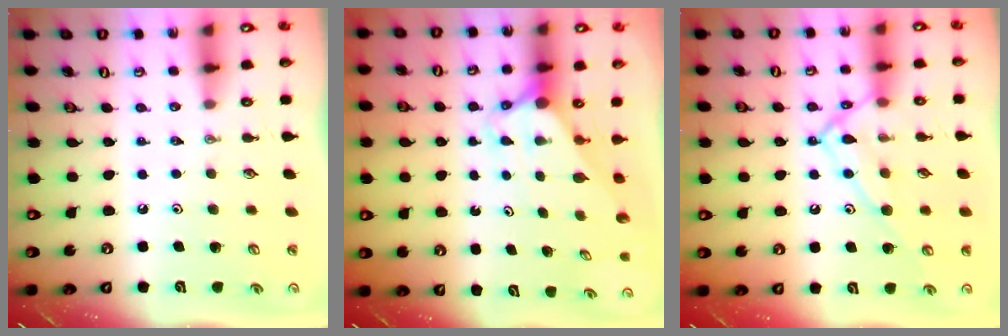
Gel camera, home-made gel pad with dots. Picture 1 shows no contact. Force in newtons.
{"total": 2.7, "press": 2.7, "slide": 0.0}
{"total": 12.5, "press": 12.4, "slide": 1.0}